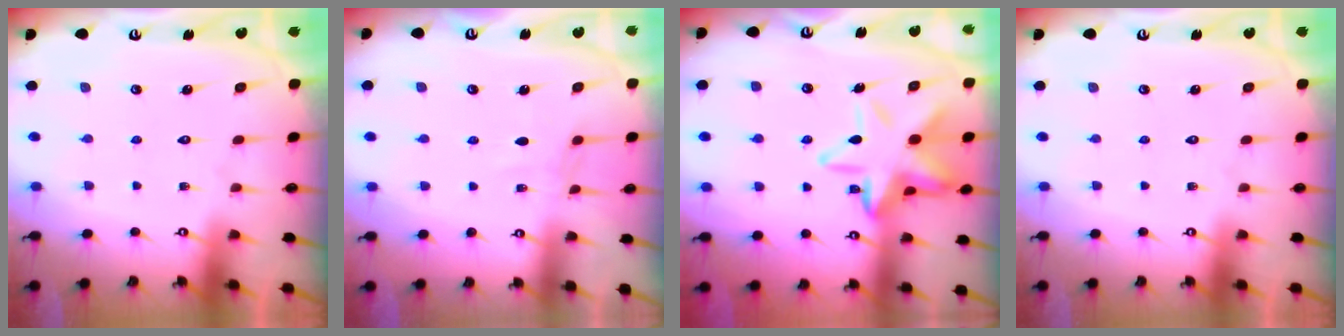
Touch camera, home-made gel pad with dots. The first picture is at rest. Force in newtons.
{"total": 4.7, "press": 4.7, "slide": 0.6}
{"total": 15.4, "press": 15.3, "slide": 1.7}
{"total": 0.0}